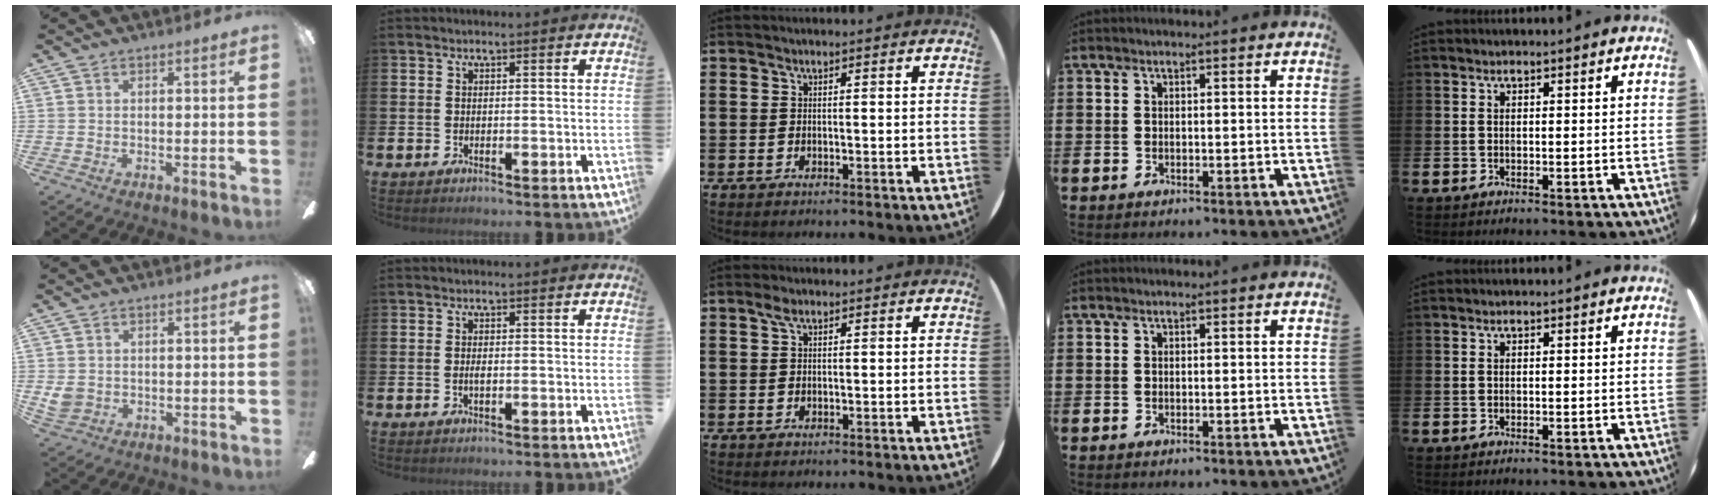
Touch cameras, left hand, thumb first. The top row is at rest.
{"thumb": {"total": 3.4, "force": [0.8, 2.9, 1.6], "torque": [-0.032, 0.004, 0.018]}, "index": {"total": 0.9, "force": [-0.1, 0.3, 0.8], "torque": [-0.013, -0.003, -0.003]}, "middle": {"total": 1.4, "force": [0.7, 0.7, 1.0], "torque": [-0.015, 0.003, 0.011]}}